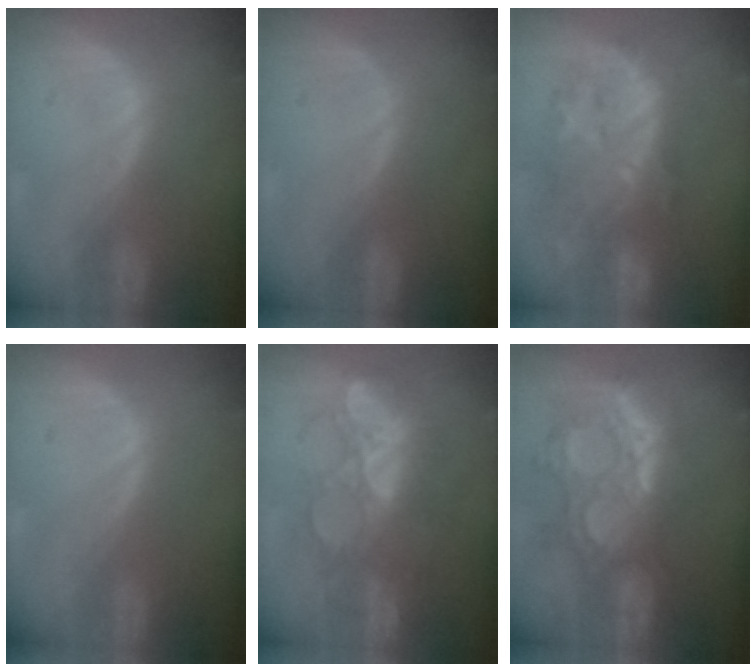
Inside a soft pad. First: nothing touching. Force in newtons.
{"total": 0.0}
{"total": 9.6, "press": 9.4, "slide": 2.2}
{"total": 0.0}
{"total": 8.9, "press": 8.8, "slide": 1.7}
{"total": 12.2, "press": 10.7, "slide": 5.9}